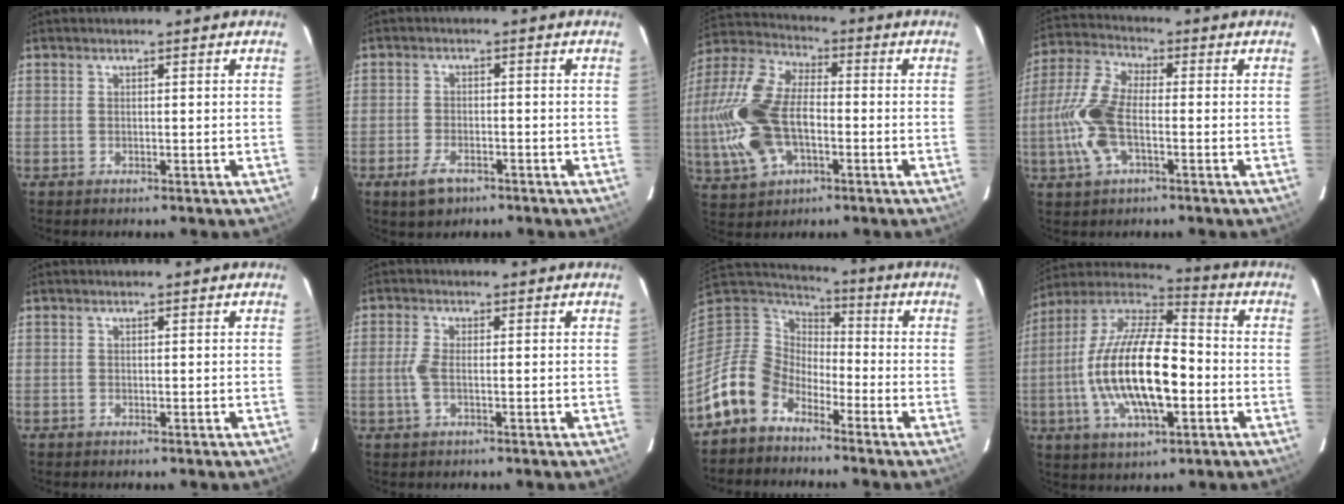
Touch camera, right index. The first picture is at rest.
{"total": 4.9, "force": [-3.1, 2.6, 2.8], "torque": [-0.070, -0.004, -0.052]}
{"total": 18.4, "force": [-3.0, 10.5, 14.8], "torque": [-0.340, 0.009, -0.053]}
{"total": 11.6, "force": [-2.4, 5.2, 10.1], "torque": [-0.231, 0.009, -0.054]}
{"total": 0.0}
{"total": 3.3, "force": [-0.7, 1.1, 3.1], "torque": [-0.072, 0.001, -0.016]}
{"total": 11.7, "force": [-8.2, 7.3, 3.9], "torque": [-0.098, 0.021, -0.163]}
{"total": 20.8, "force": [-3.8, 7.9, 18.9], "torque": [-0.371, -0.006, -0.076]}